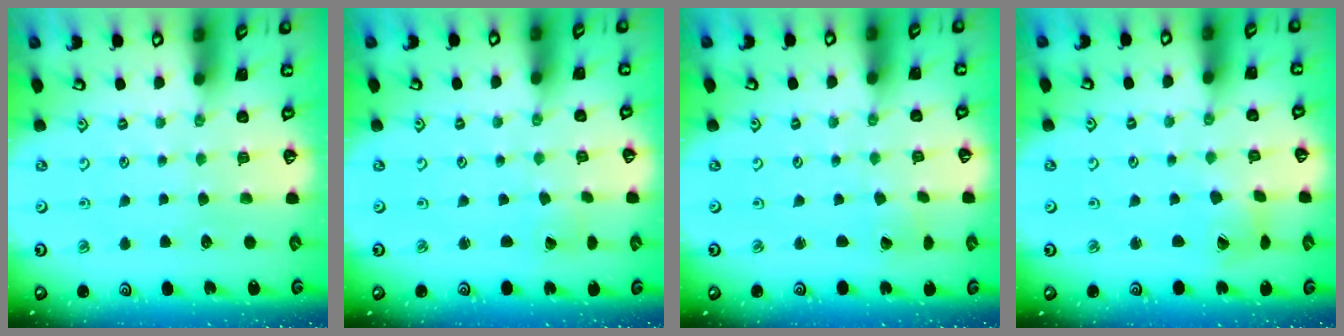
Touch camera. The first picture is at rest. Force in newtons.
{"total": 0.0}
{"total": 0.9, "press": 0.9, "slide": 0.1}
{"total": 2.7, "press": 2.6, "slide": 0.4}